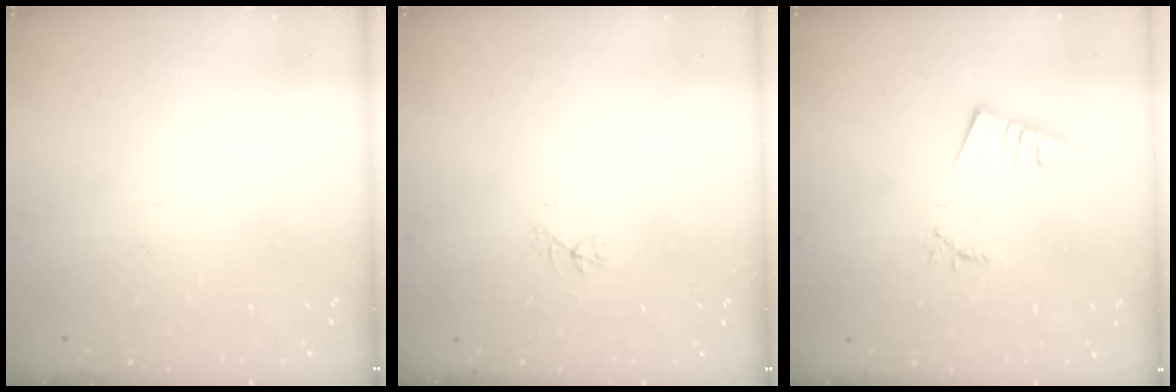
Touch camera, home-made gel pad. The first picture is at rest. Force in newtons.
{"total": 4.6, "press": 4.6, "slide": 0.5}
{"total": 2.4, "press": 2.4, "slide": 0.3}